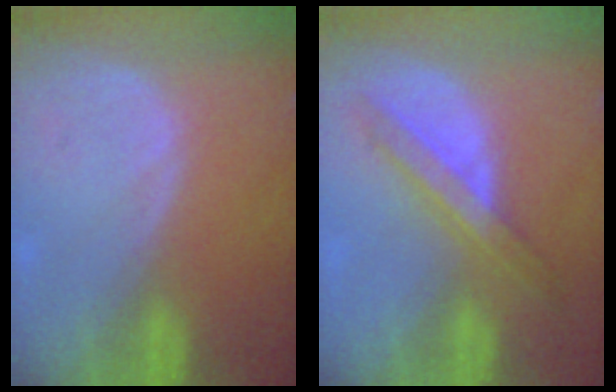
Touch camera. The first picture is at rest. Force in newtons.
{"total": 5.9, "press": 5.9, "slide": 0.4}